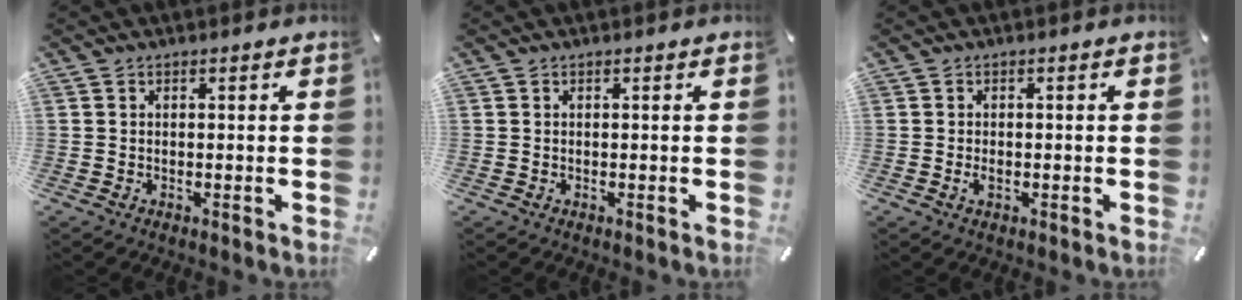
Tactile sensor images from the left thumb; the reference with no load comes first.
{"total": 0.0}
{"total": 1.3, "force": [-0.3, 0.7, 1.1], "torque": [-0.021, 0.000, -0.006]}